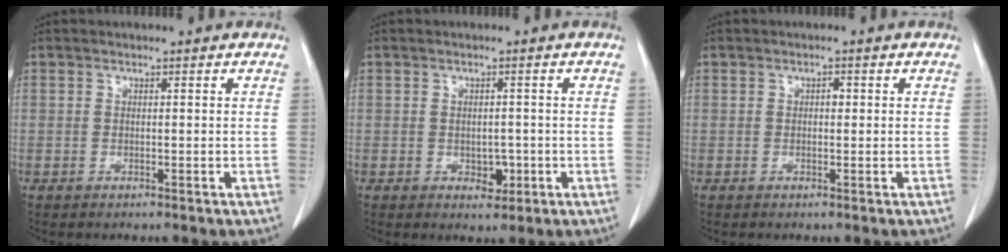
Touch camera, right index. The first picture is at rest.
{"total": 2.5, "force": [-0.7, 1.7, 1.7], "torque": [-0.020, 0.002, -0.003]}
{"total": 1.0, "force": [0.1, 0.6, 0.8], "torque": [-0.010, 0.003, 0.000]}